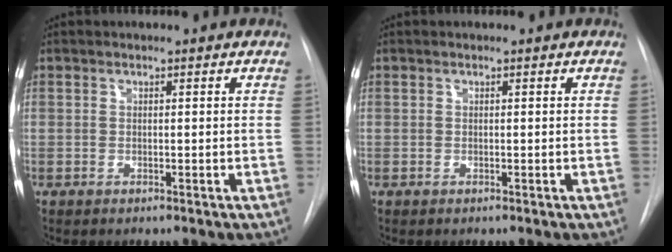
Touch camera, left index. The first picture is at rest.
{"total": 0.0}